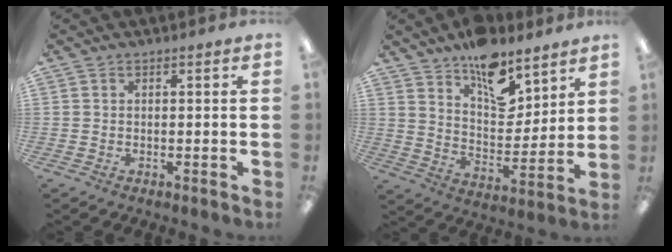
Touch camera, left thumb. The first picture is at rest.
{"total": 13.5, "force": [9.8, 6.5, 6.5], "torque": [-0.087, -0.067, 0.175]}